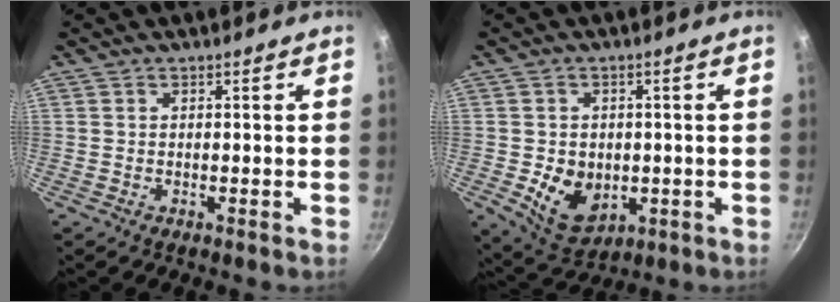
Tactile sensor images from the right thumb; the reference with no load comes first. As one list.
[{"total": 9.2, "force": [-1.7, 6.8, 6.0], "torque": [-0.075, -0.004, -0.010]}]